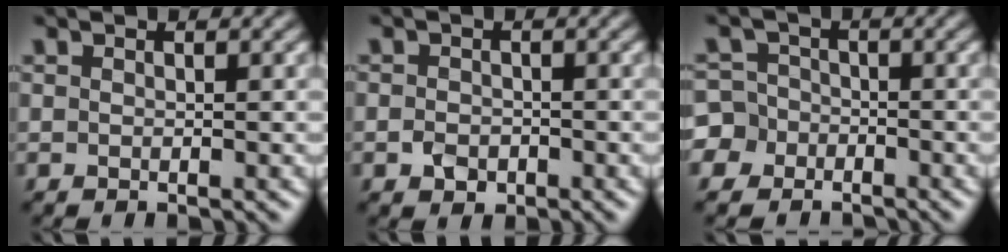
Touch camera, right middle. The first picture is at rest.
{"total": 1.5, "force": [-0.9, 1.1, 0.6], "torque": [-0.013, -0.003, -0.020]}
{"total": 6.0, "force": [-2.8, 5.3, 0.7], "torque": [-0.017, 0.012, -0.086]}